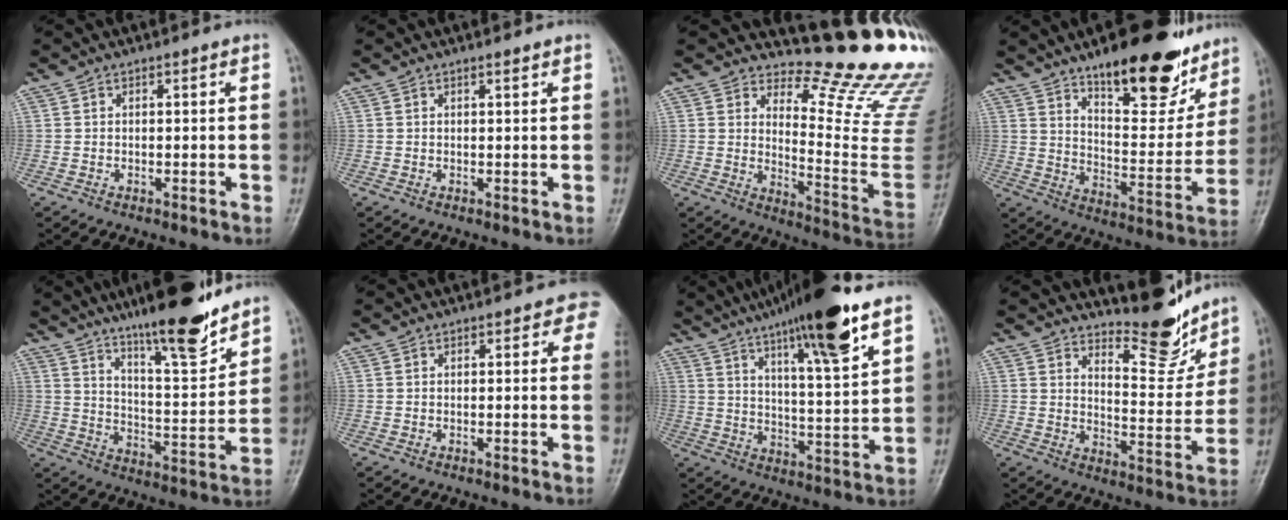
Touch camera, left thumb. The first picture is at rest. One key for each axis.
{"total": 0.6, "fx": 0.5, "fy": 0.0, "fz": 0.3, "tx": -0.007, "ty": -0.004, "tz": 0.008}
{"total": 17.9, "fx": 15.1, "fy": 3.2, "fz": 8.9, "tx": -0.084, "ty": -0.181, "tz": 0.192}
{"total": 22.2, "fx": 15.2, "fy": 8.1, "fz": 14.0, "tx": -0.144, "ty": -0.080, "tz": 0.228}
{"total": 17.2, "fx": 13.1, "fy": 3.1, "fz": 10.7, "tx": -0.140, "ty": -0.080, "tz": 0.213}
{"total": 3.3, "fx": 1.4, "fy": 1.8, "fz": 2.4, "tx": 0.008, "ty": 0.000, "tz": 0.003}
{"total": 18.4, "fx": 12.1, "fy": 2.3, "fz": 13.7, "tx": -0.203, "ty": -0.048, "tz": 0.193}
{"total": 11.2, "fx": 10.0, "fy": 2.9, "fz": 4.1, "tx": -0.029, "ty": -0.084, "tz": 0.155}